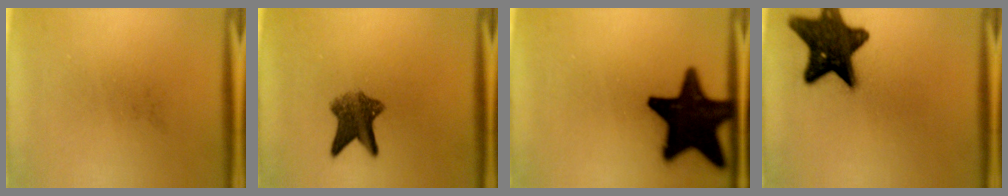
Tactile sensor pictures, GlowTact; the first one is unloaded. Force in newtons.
{"total": 6.5}
{"total": 19.7}
{"total": 14.4}